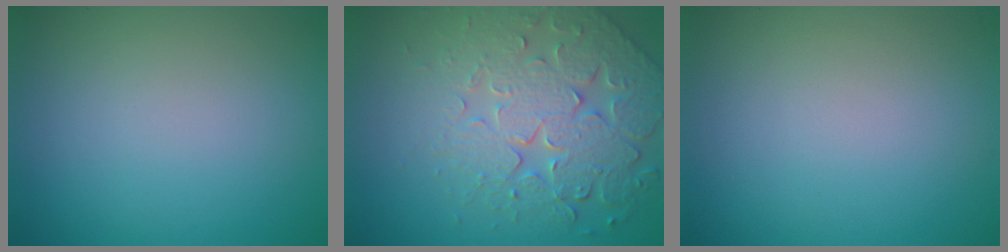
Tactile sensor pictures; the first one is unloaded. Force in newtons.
{"total": 6.4, "press": 5.5, "slide": 3.4}
{"total": 0.0}